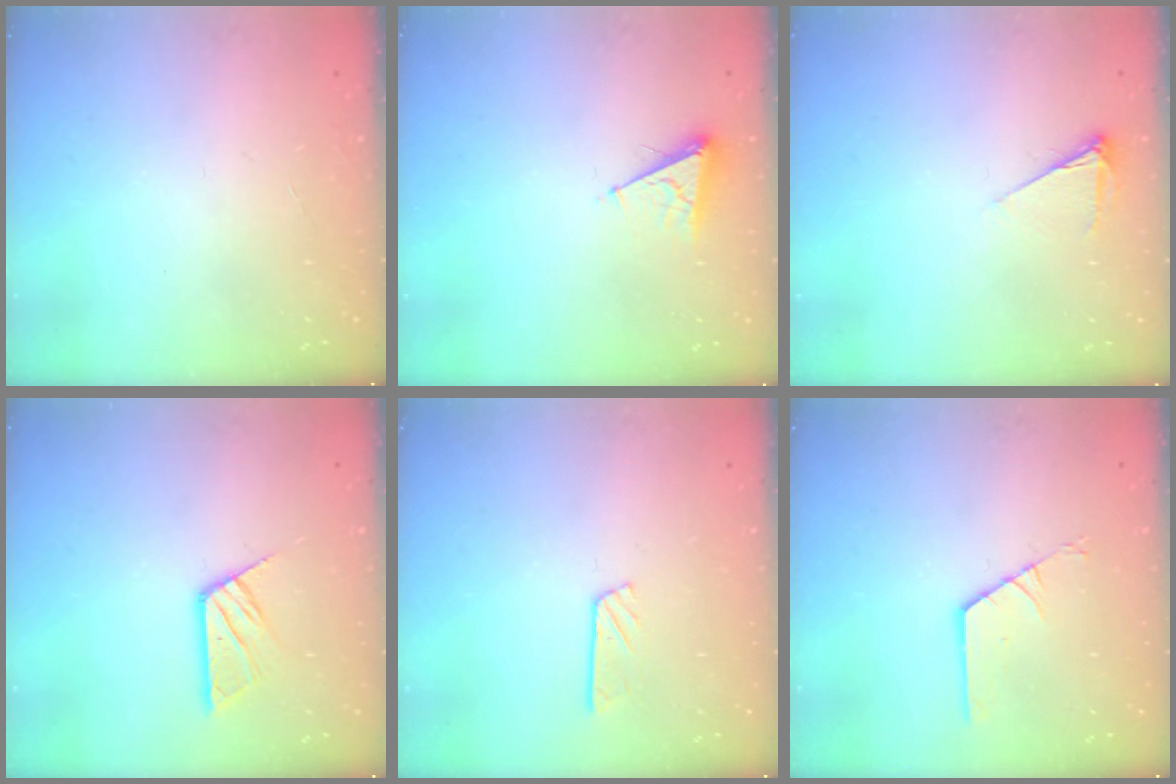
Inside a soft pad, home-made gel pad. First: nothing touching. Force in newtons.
{"total": 5.4, "press": 5.3, "slide": 0.6}
{"total": 4.6, "press": 4.6, "slide": 0.7}
{"total": 10.0, "press": 10.0, "slide": 0.7}
{"total": 4.4, "press": 4.4, "slide": 0.2}
{"total": 1.8, "press": 1.7, "slide": 0.3}